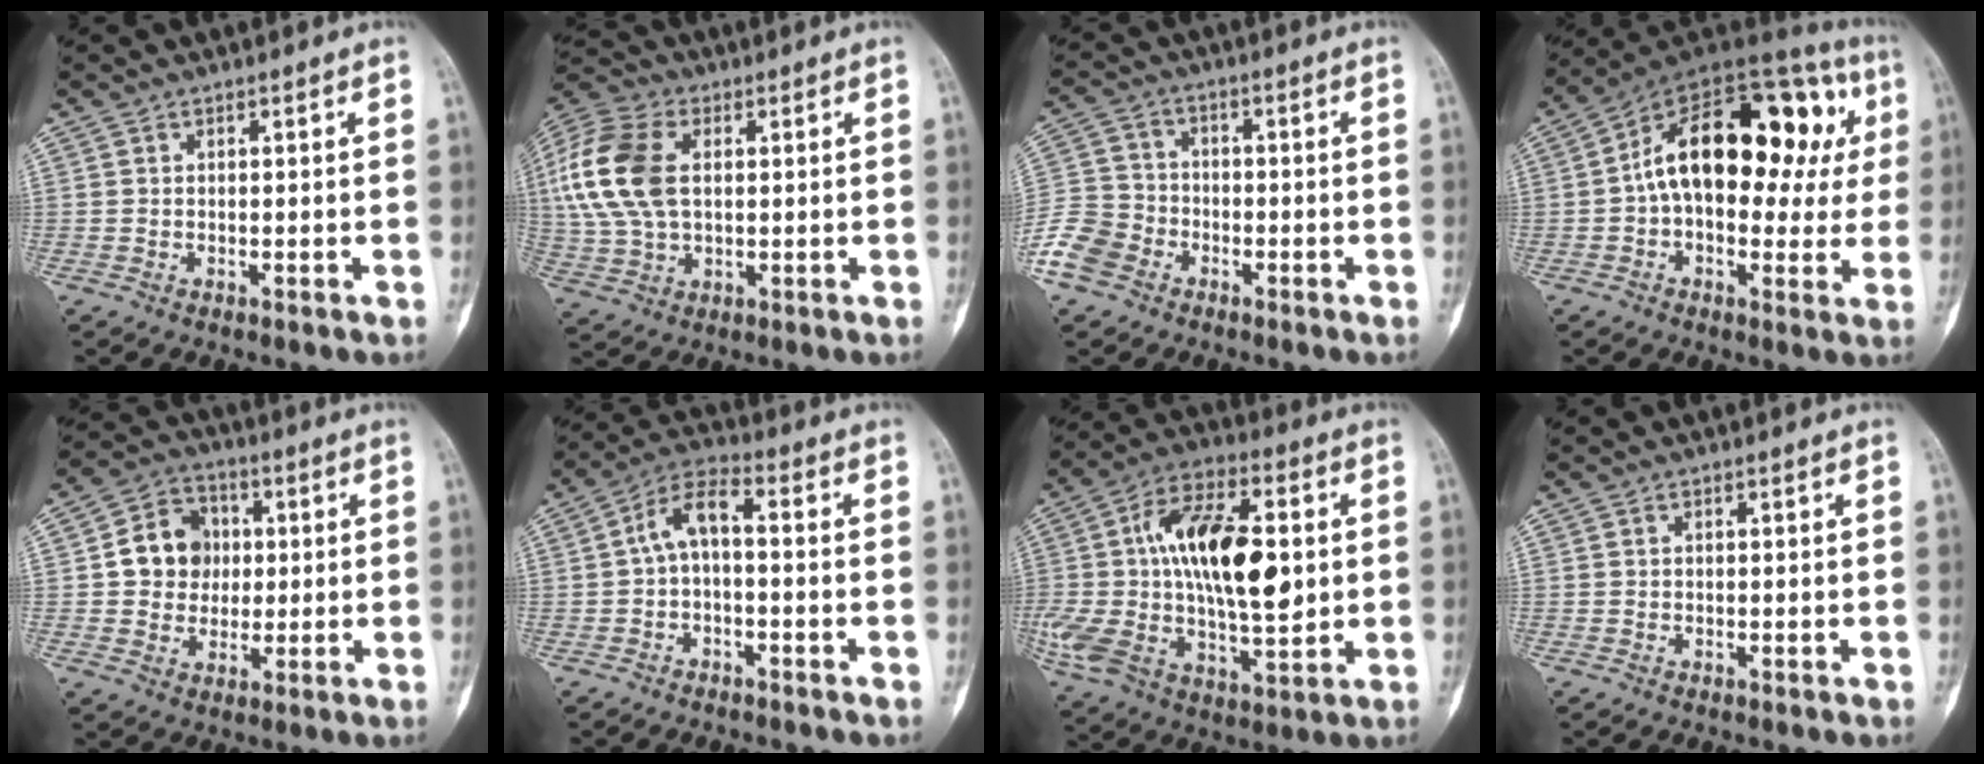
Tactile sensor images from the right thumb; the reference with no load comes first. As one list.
[{"total": 16.6, "force": [2.8, 10.5, 12.5], "torque": [-0.282, 0.012, 0.054]}, {"total": 9.0, "force": [-4.9, 6.7, 3.4], "torque": [-0.065, 0.026, -0.104]}, {"total": 25.5, "force": [3.6, 14.2, 20.8], "torque": [-0.279, 0.054, 0.045]}, {"total": 10.2, "force": [0.9, 8.9, 4.9], "torque": [-0.044, 0.011, 0.010]}, {"total": 6.7, "force": [-0.7, 3.2, 5.8], "torque": [-0.105, 0.037, -0.024]}, {"total": 26.1, "force": [2.2, 13.2, 22.4], "torque": [-0.428, 0.009, 0.036]}, {"total": 0.0}]